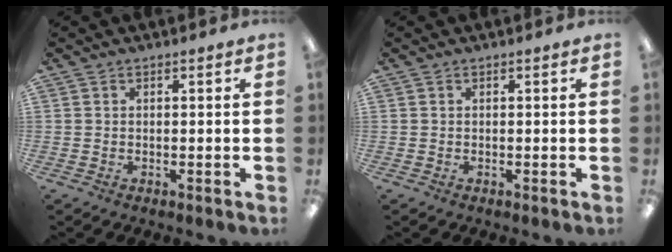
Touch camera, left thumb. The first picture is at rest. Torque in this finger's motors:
{"motor_torque": [0.03, 0.02, -0.04, 0.03, 0.00]}